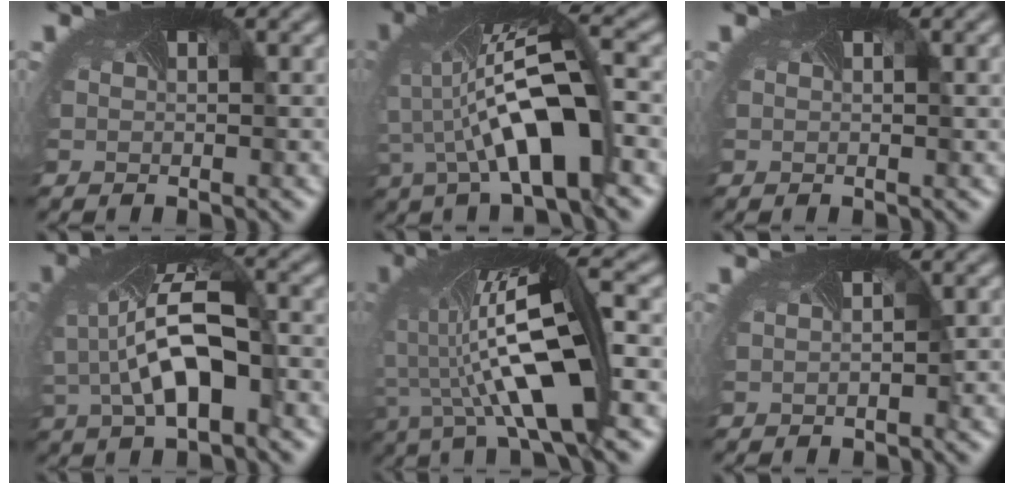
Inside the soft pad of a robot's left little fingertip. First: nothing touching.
{"total": 7.4, "force": [-1.7, 2.2, 6.8], "torque": [-0.153, -0.001, -0.027]}
{"total": 0.8, "force": [0.3, 0.2, 0.8], "torque": [-0.009, 0.000, 0.000]}
{"total": 6.2, "force": [-0.9, 3.0, 5.3], "torque": [-0.129, -0.005, -0.010]}
{"total": 9.4, "force": [-1.0, 2.2, 9.0], "torque": [-0.173, -0.013, -0.019]}
{"total": 1.2, "force": [0.2, 0.7, 1.0], "torque": [-0.003, 0.008, -0.011]}